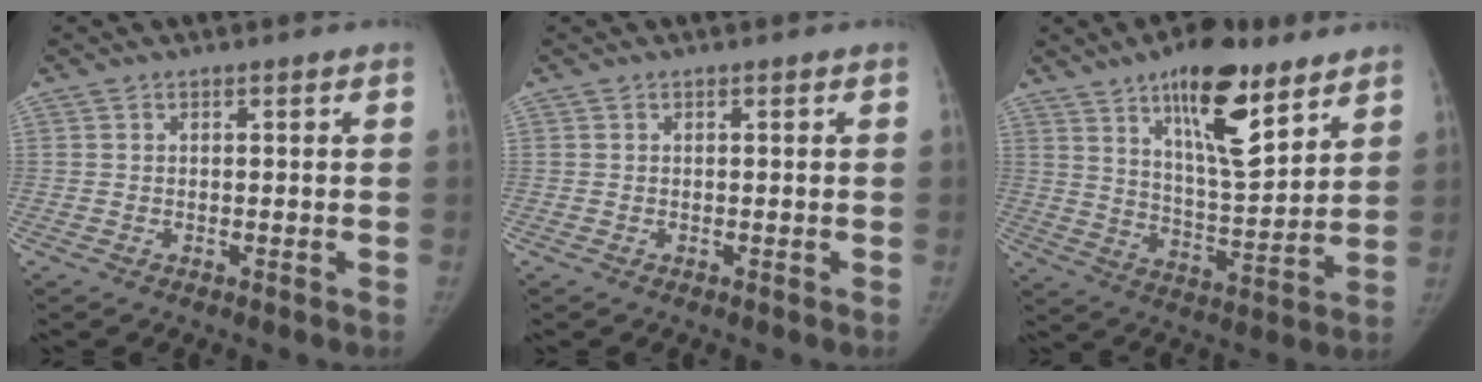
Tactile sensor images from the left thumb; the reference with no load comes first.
{"total": 0.0}
{"total": 17.0, "force": [10.3, 5.8, 12.3], "torque": [-0.165, -0.060, 0.170]}